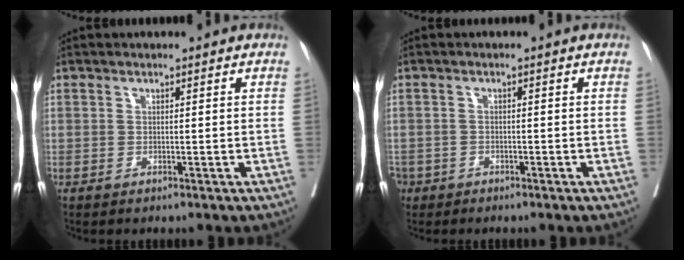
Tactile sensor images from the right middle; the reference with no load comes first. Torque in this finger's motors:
{"motor_torque": [1.69, -0.45, 1.05, 0.21]}